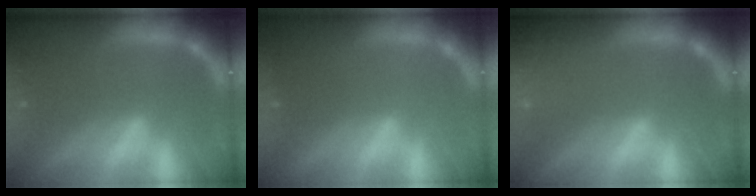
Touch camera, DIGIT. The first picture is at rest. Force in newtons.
{"total": 0.0}
{"total": 10.0}